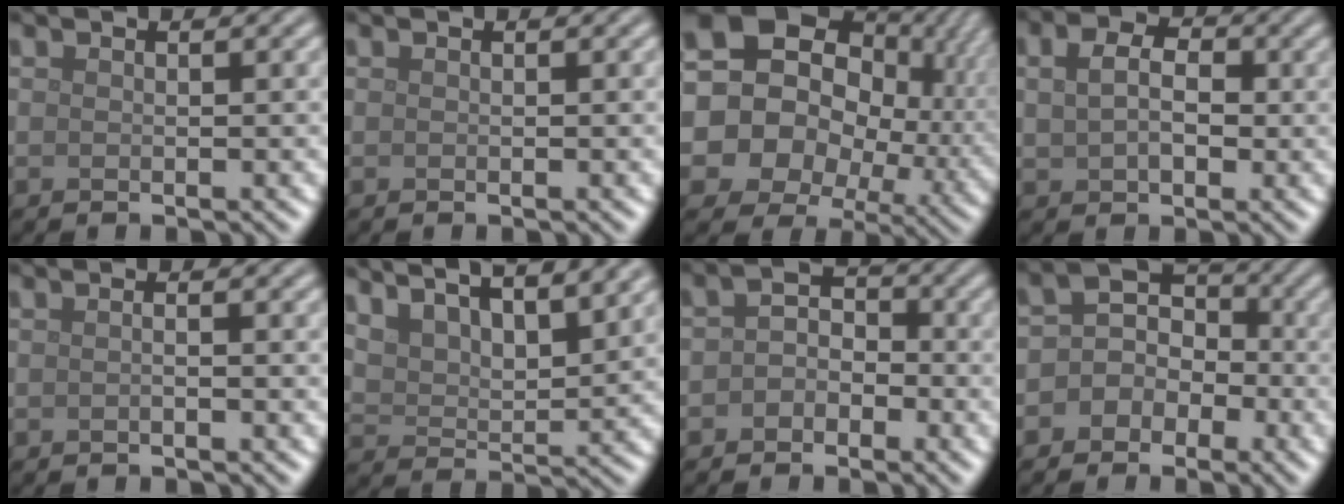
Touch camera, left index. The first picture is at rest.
{"total": 0.0}
{"total": 20.4, "force": [2.0, 17.1, 10.9], "torque": [-0.192, 0.009, 0.018]}
{"total": 4.6, "force": [1.0, 3.2, 3.1], "torque": [-0.061, 0.007, 0.008]}
{"total": 0.8, "force": [-0.1, 0.2, 0.8], "torque": [-0.013, -0.003, -0.008]}
{"total": 12.4, "force": [8.9, 4.5, 7.4], "torque": [-0.117, 0.039, 0.114]}
{"total": 2.5, "force": [-1.1, 1.9, 1.2], "torque": [-0.016, 0.011, -0.029]}
{"total": 4.2, "force": [-1.0, 3.6, 1.7], "torque": [0.009, 0.015, -0.037]}